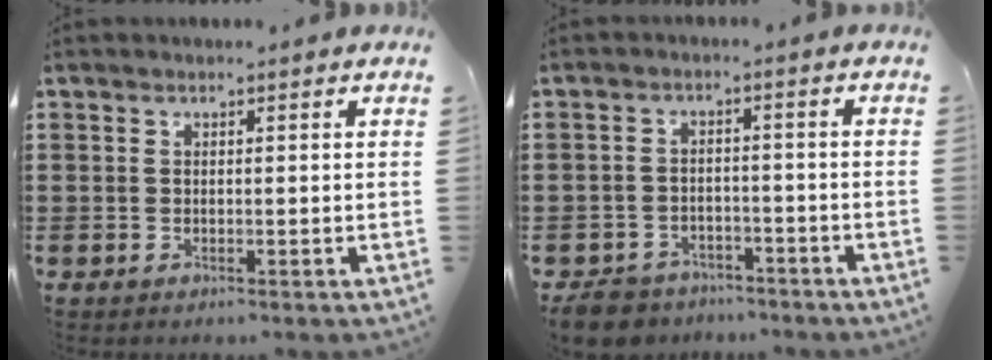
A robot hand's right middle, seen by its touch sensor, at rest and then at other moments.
{"total": 4.6, "force": [-4.4, 1.2, 0.4], "torque": [-0.020, 0.007, -0.093]}